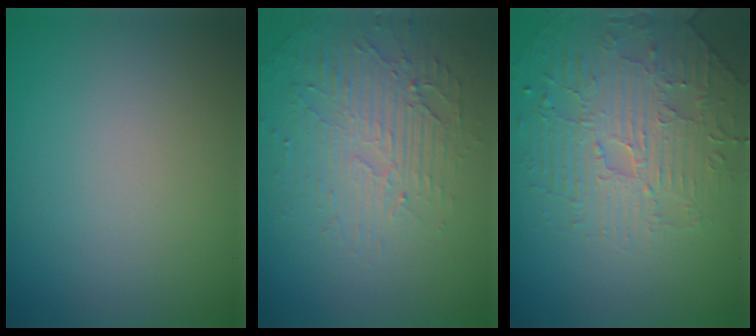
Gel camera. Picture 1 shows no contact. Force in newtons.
{"total": 4.7, "press": 3.2, "slide": 3.5}
{"total": 4.4, "press": 4.0, "slide": 1.7}